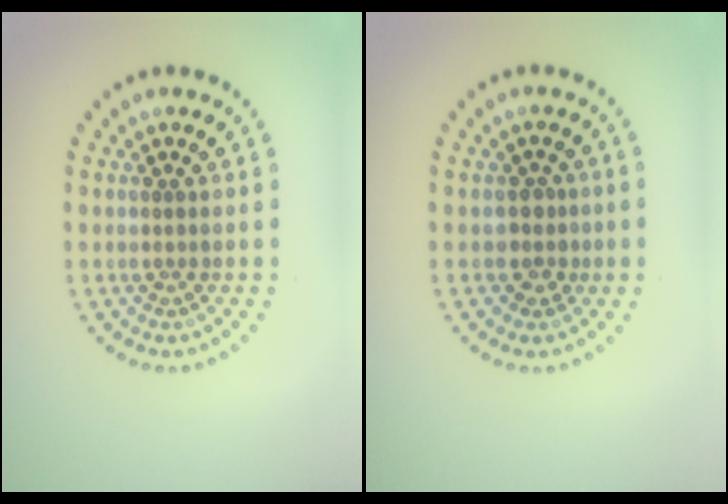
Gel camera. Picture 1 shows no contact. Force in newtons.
{"total": 1.5, "press": 1.2, "slide": 0.9}